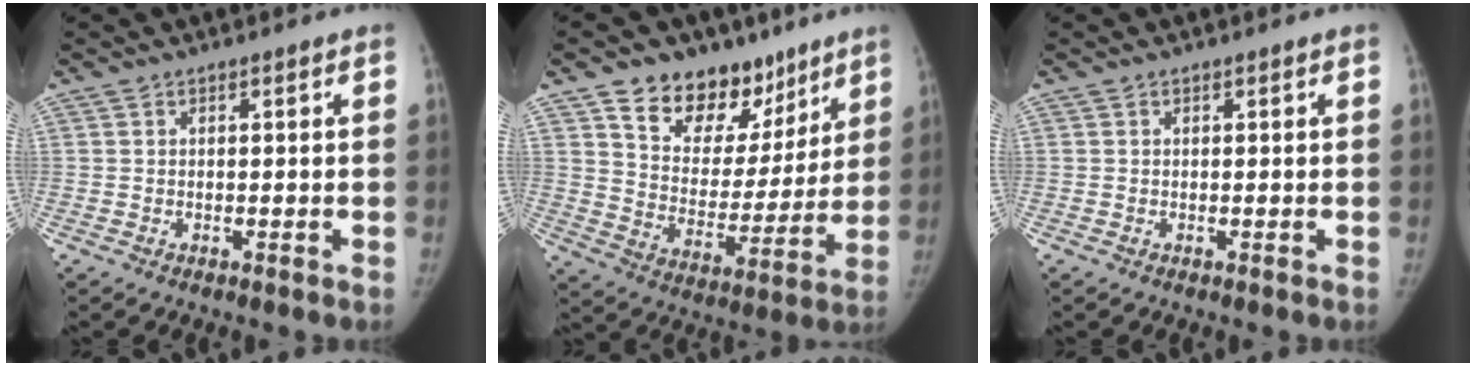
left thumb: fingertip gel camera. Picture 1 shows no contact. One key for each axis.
{"total": 18.2, "fx": 11.8, "fy": 11.5, "fz": 7.6, "tx": -0.056, "ty": -0.057, "tz": 0.192}
{"total": 0.0}